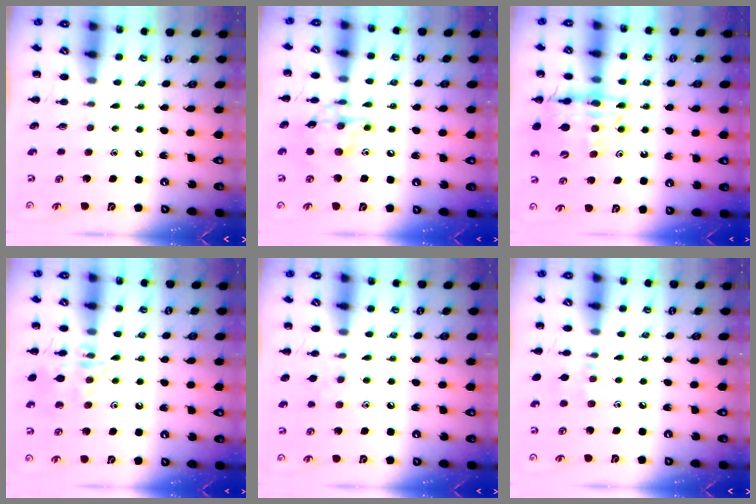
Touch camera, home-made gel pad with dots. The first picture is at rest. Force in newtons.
{"total": 13.2, "press": 13.2, "slide": 0.7}
{"total": 16.8, "press": 16.3, "slide": 3.9}
{"total": 13.2, "press": 13.2, "slide": 0.6}
{"total": 5.9, "press": 5.6, "slide": 1.9}
{"total": 6.0, "press": 5.8, "slide": 1.6}